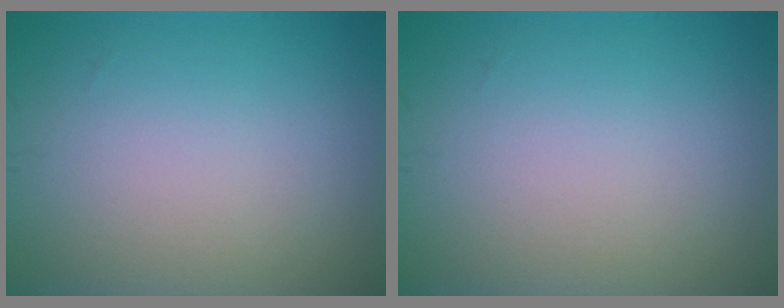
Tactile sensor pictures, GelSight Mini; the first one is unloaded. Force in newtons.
{"total": 0.0}